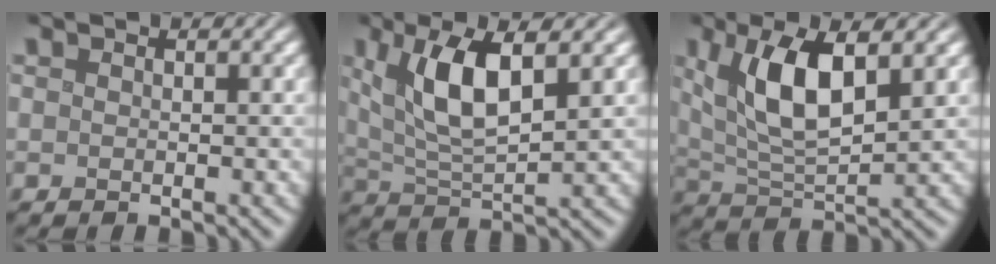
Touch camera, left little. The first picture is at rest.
{"total": 6.5, "force": [2.2, 2.2, 5.7], "torque": [-0.113, 0.001, 0.046]}
{"total": 7.2, "force": [2.4, 2.7, 6.3], "torque": [-0.124, 0.001, 0.048]}